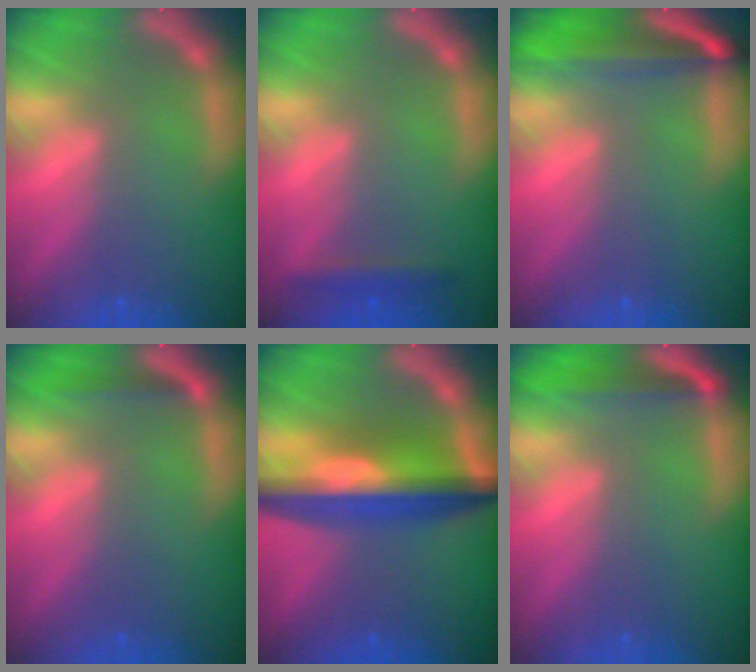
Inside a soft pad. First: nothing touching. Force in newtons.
{"total": 1.9}
{"total": 7.1}
{"total": 1.4}
{"total": 10.0}
{"total": 3.5}